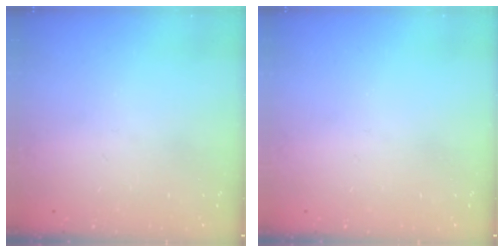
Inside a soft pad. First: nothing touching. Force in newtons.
{"total": 0.0}